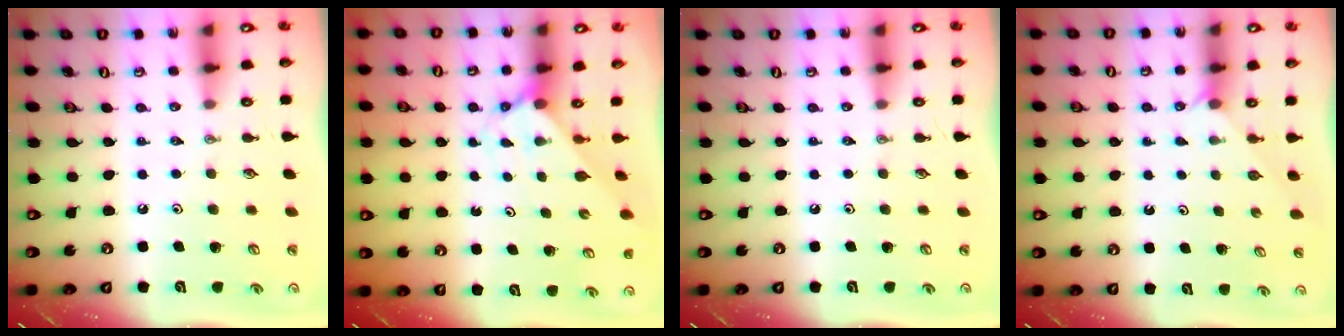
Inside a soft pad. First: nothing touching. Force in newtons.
{"total": 2.3, "press": 2.3, "slide": 0.2}
{"total": 0.0}
{"total": 1.5, "press": 1.5, "slide": 0.3}